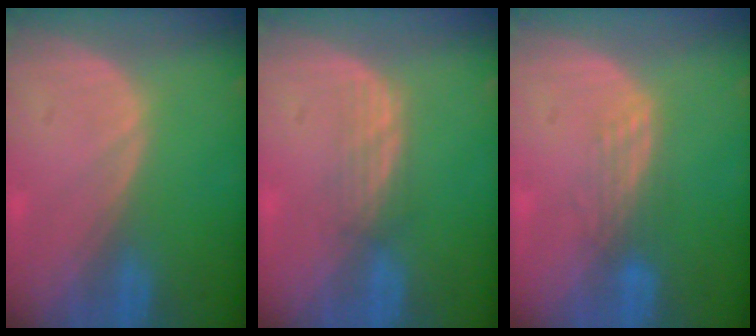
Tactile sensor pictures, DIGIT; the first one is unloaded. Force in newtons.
{"total": 2.4, "press": 2.3, "slide": 0.6}
{"total": 3.1, "press": 2.6, "slide": 1.7}